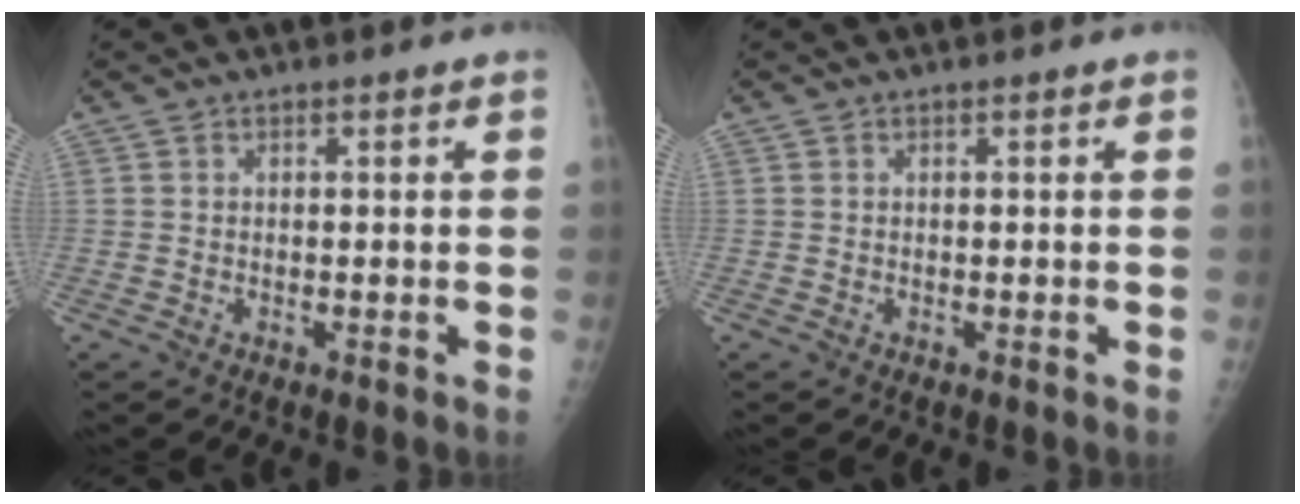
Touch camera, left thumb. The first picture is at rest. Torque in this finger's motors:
{"motor_torque": [0.00, 0.00, 0.00, -0.01, 0.00]}